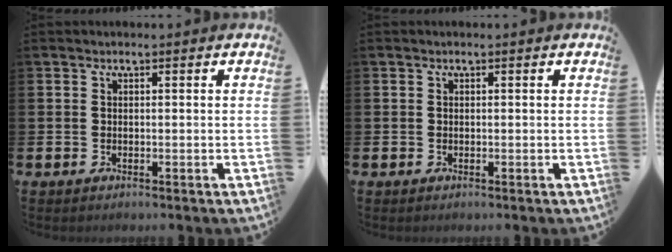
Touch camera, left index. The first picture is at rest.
{"total": 0.0}